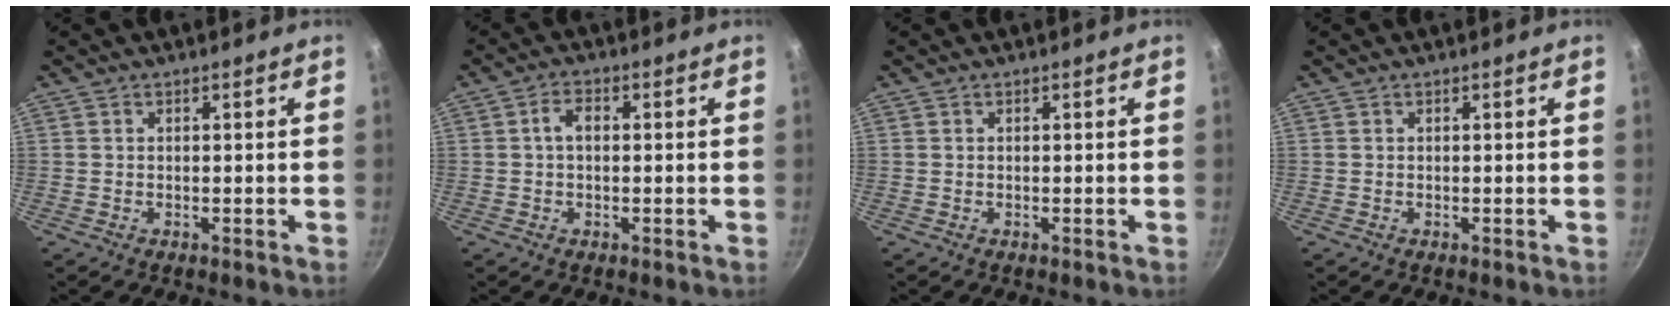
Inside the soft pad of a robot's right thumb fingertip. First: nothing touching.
{"total": 3.1, "force": [0.2, 1.9, 2.5], "torque": [-0.042, 0.012, 0.002]}
{"total": 0.0}
{"total": 0.0}